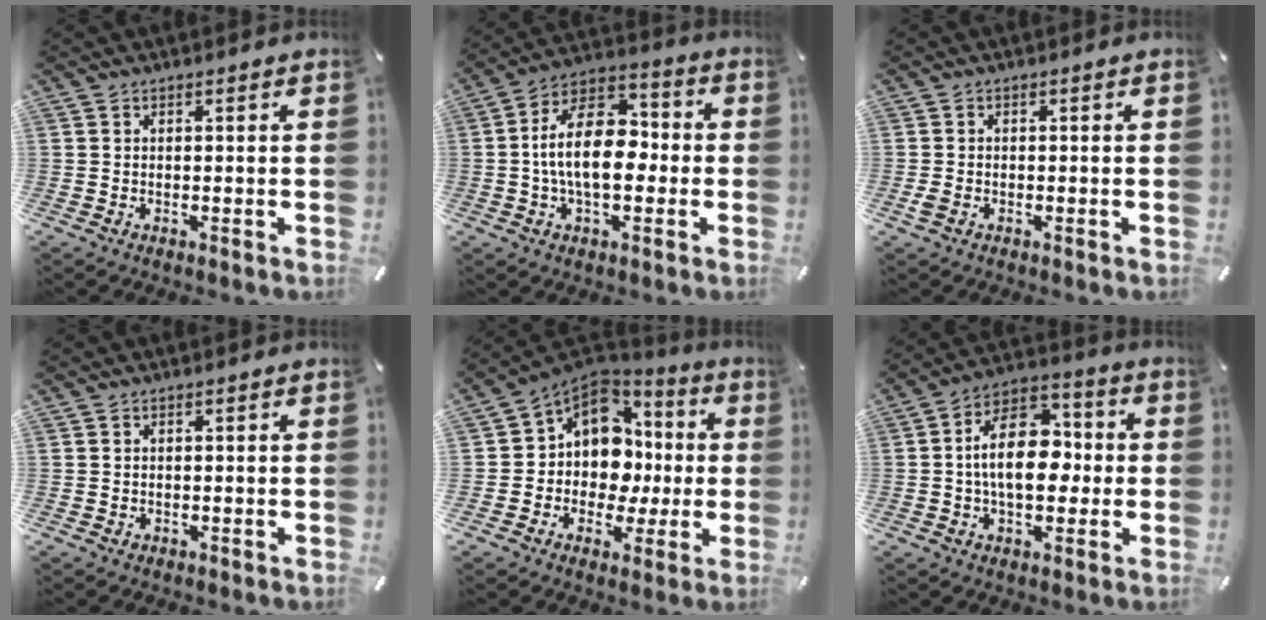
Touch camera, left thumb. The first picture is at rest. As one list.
[{"total": 15.4, "force": [-1.7, 9.2, 12.3], "torque": [-0.231, 0.012, -0.033]}, {"total": 1.6, "force": [-0.7, 1.1, 0.9], "torque": [-0.023, -0.001, -0.014]}, {"total": 0.7, "force": [-0.2, 0.6, 0.2], "torque": [-0.003, 0.004, -0.006]}, {"total": 12.4, "force": [1.2, 11.0, 5.6], "torque": [-0.118, -0.020, 0.033]}, {"total": 15.5, "force": [-0.7, 9.9, 11.9], "torque": [-0.193, 0.009, -0.015]}]